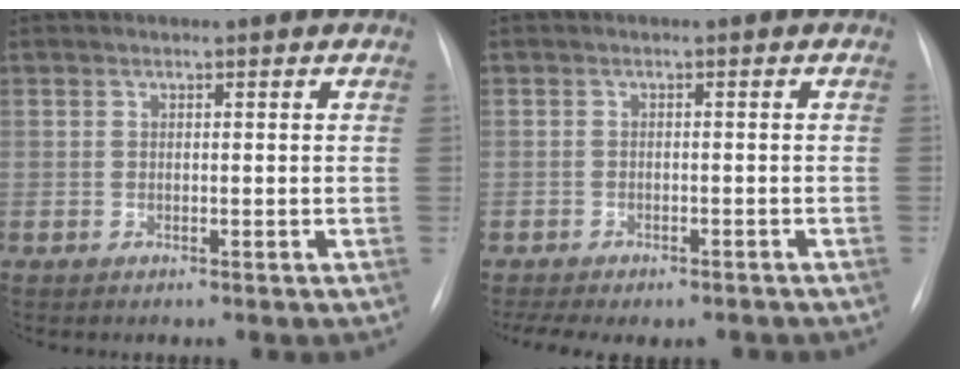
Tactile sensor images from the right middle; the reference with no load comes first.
{"total": 8.0, "force": [-6.4, 3.3, 3.5], "torque": [-0.051, 0.007, -0.084]}